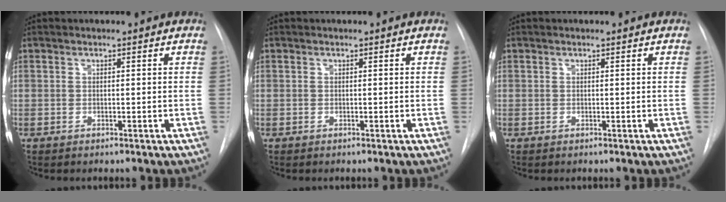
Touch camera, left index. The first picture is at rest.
{"total": 0.0}
{"total": 0.0}